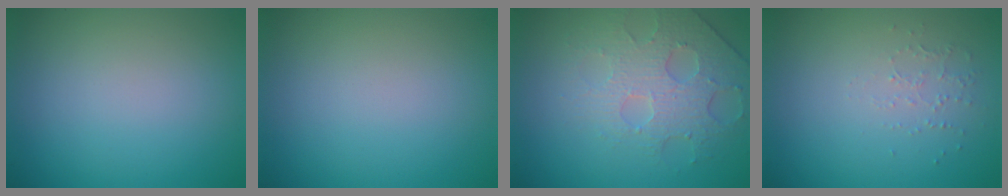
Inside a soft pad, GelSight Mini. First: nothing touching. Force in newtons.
{"total": 0.0}
{"total": 3.8, "press": 3.6, "slide": 1.1}
{"total": 0.8, "press": 0.5, "slide": 0.6}